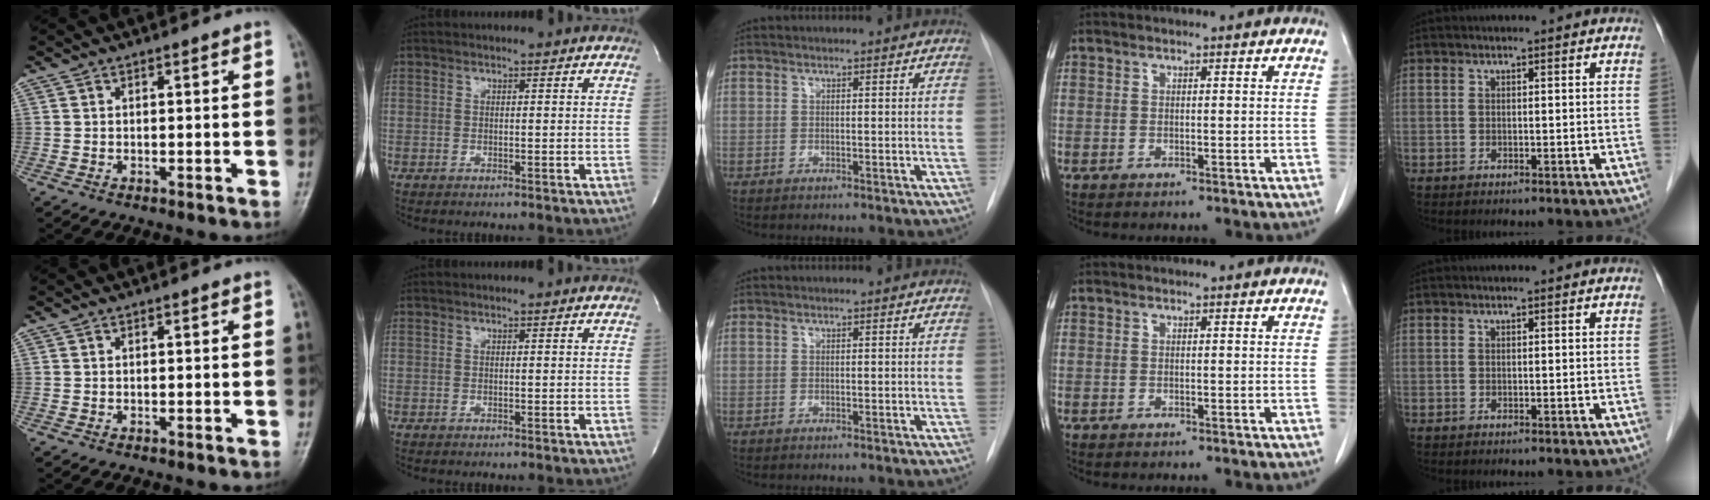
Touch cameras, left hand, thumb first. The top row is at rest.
{}